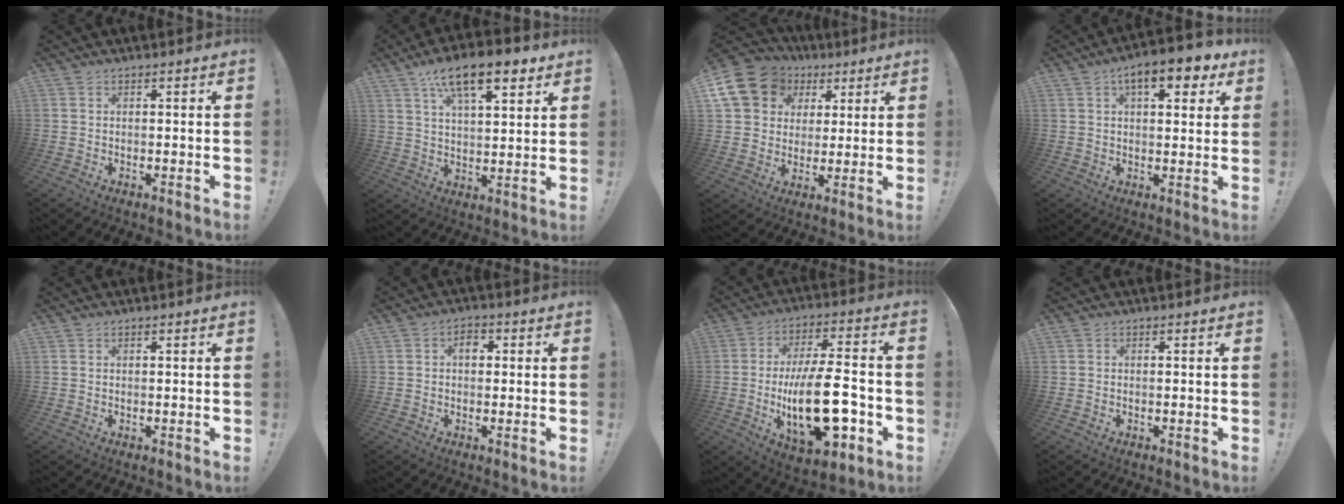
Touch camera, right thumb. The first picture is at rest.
{"total": 14.8, "force": [8.5, 5.7, 10.7], "torque": [-0.170, -0.034, 0.144]}
{"total": 15.2, "force": [6.4, 12.4, 6.2], "torque": [-0.106, -0.031, 0.138]}
{"total": 10.0, "force": [4.9, 4.0, 7.8], "torque": [-0.101, -0.014, 0.077]}
{"total": 0.0}
{"total": 3.8, "force": [0.6, 2.7, 2.6], "torque": [-0.036, 0.004, 0.005]}
{"total": 23.6, "force": [-5.1, 10.1, 20.8], "torque": [-0.353, 0.016, -0.075]}
{"total": 0.0}